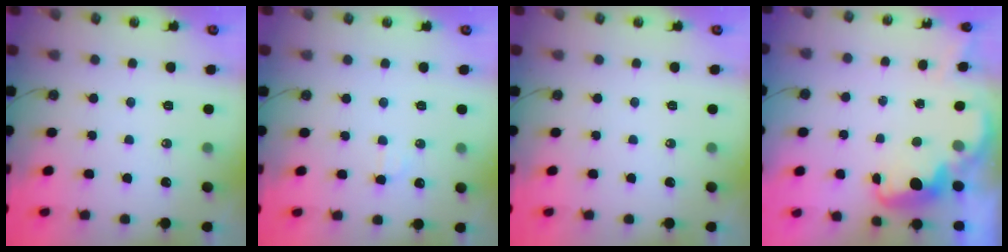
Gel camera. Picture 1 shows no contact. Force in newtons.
{"total": 3.3, "press": 3.1, "slide": 1.0}
{"total": 0.0}
{"total": 2.7, "press": 2.6, "slide": 0.5}